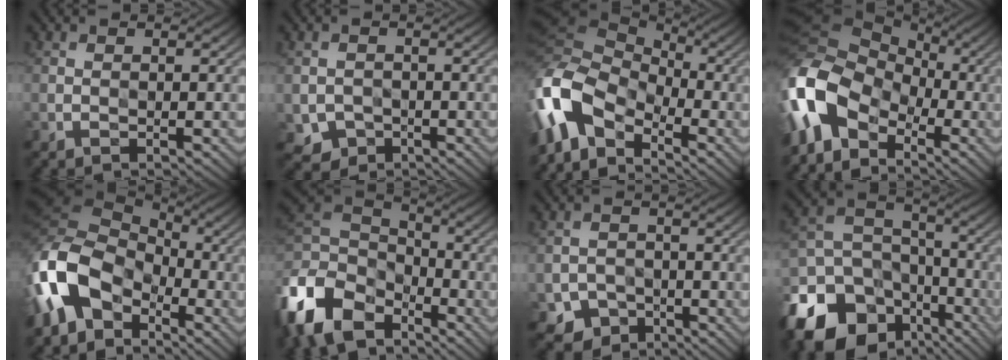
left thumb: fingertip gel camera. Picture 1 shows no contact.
{"total": 3.0, "force": [-1.4, 2.4, 1.0], "torque": [-0.022, -0.011, -0.027]}
{"total": 12.7, "force": [-4.8, 7.9, 8.8], "torque": [-0.209, -0.006, -0.106]}
{"total": 13.6, "force": [-4.1, 9.6, 8.7], "torque": [-0.212, -0.010, -0.096]}
{"total": 14.2, "force": [-5.0, 9.6, 9.2], "torque": [-0.228, -0.005, -0.111]}
{"total": 12.7, "force": [-6.4, 8.5, 6.9], "torque": [-0.205, -0.007, -0.132]}
{"total": 3.7, "force": [-2.2, 2.8, 1.0], "torque": [-0.016, -0.007, -0.042]}
{"total": 18.7, "force": [-10.5, 13.2, 8.0], "torque": [-0.225, -0.048, -0.159]}